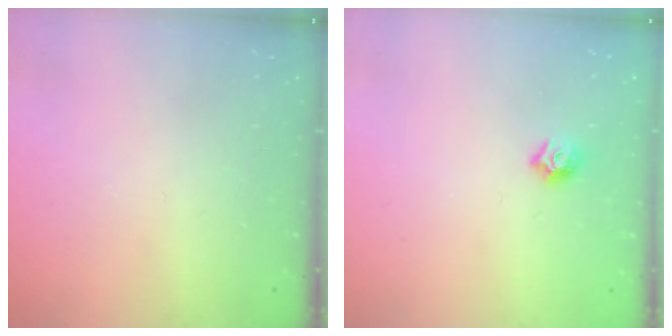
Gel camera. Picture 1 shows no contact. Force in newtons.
{"total": 6.7, "press": 6.6, "slide": 0.9}